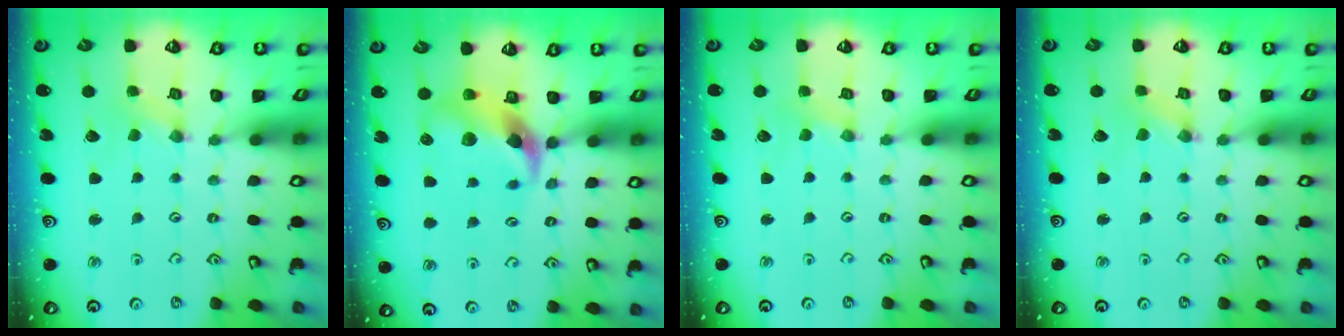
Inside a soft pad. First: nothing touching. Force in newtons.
{"total": 10.4, "press": 10.3, "slide": 1.2}
{"total": 1.1, "press": 1.0, "slide": 0.3}
{"total": 0.0}